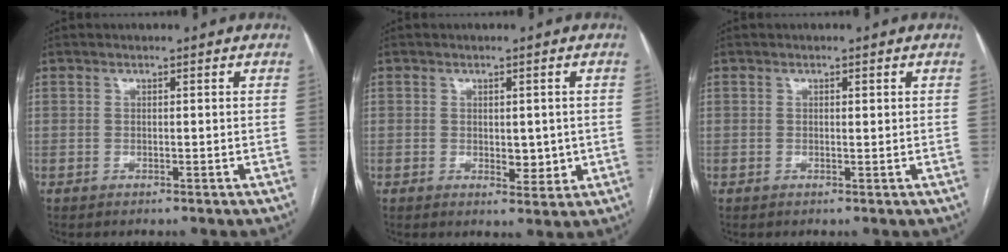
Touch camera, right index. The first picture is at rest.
{"total": 3.8, "force": [-0.1, 2.2, 3.1], "torque": [-0.036, -0.005, 0.007]}
{"total": 0.7, "force": [0.2, 0.2, 0.6], "torque": [-0.011, 0.000, 0.002]}